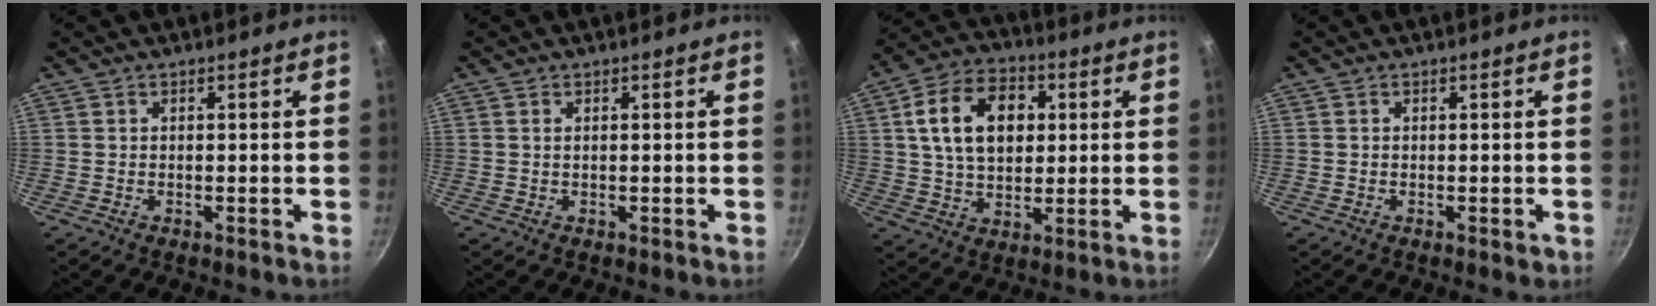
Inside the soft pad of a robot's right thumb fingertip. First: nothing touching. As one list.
[{"total": 0.5, "force": [0.3, 0.2, 0.4], "torque": [-0.008, 0.000, 0.005]}, {"total": 15.4, "force": [3.4, 10.6, 10.6], "torque": [-0.156, 0.008, 0.050]}, {"total": 0.9, "force": [-0.3, 0.6, 0.7], "torque": [-0.008, 0.001, -0.004]}]